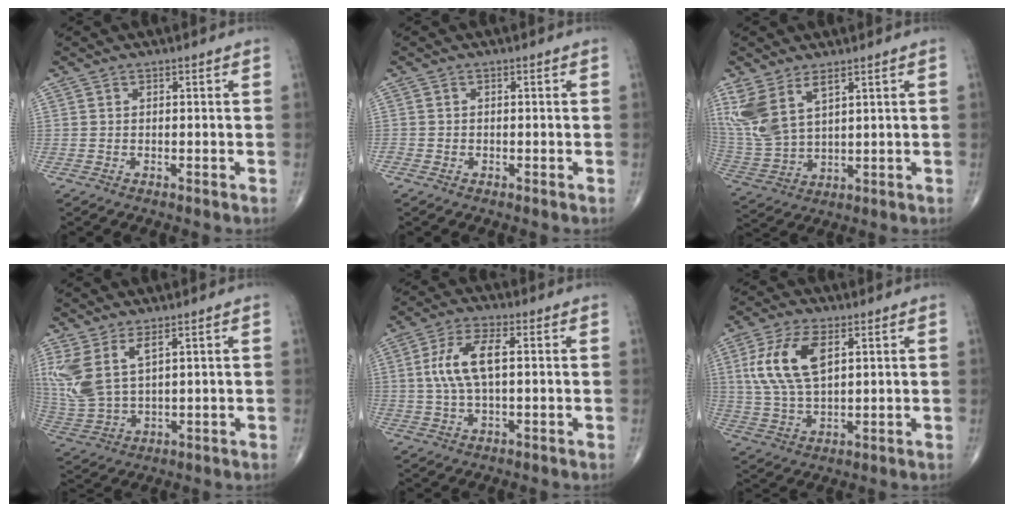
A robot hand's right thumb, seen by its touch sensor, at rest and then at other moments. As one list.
[{"total": 0.7, "force": [-0.4, 0.5, 0.0], "torque": [0.004, 0.005, -0.012]}, {"total": 10.8, "force": [5.5, 5.1, 7.7], "torque": [-0.176, -0.016, 0.128]}, {"total": 10.0, "force": [4.5, 4.3, 7.8], "torque": [-0.191, -0.017, 0.106]}, {"total": 8.5, "force": [1.0, 3.3, 7.8], "torque": [-0.165, 0.013, 0.018]}, {"total": 11.6, "force": [3.5, 5.6, 9.5], "torque": [-0.198, -0.003, 0.072]}]